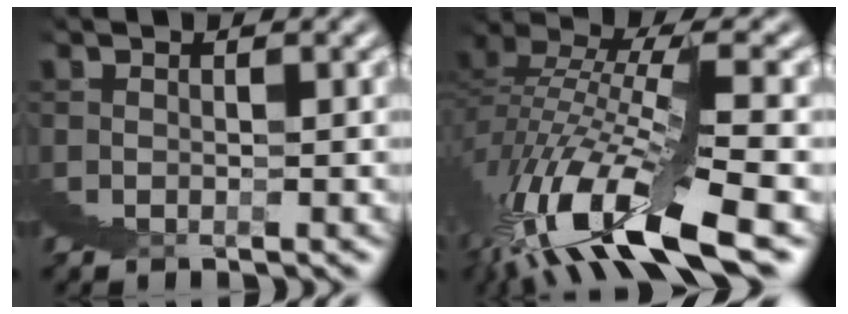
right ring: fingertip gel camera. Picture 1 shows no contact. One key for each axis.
{"total": 6.5, "fx": 1.3, "fy": 1.2, "fz": 6.2, "tx": -0.096, "ty": 0.014, "tz": 0.019}